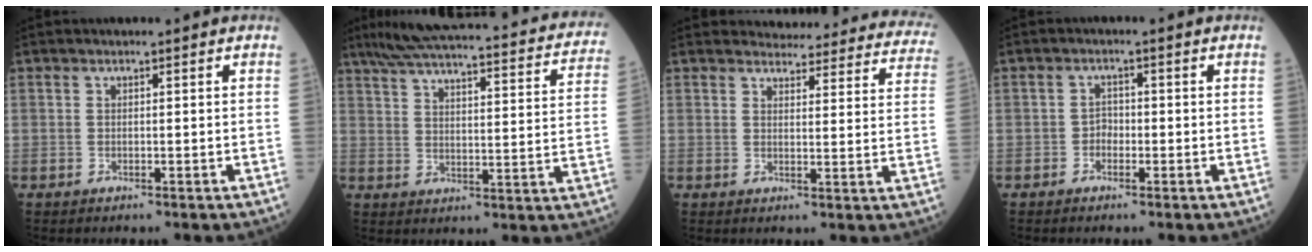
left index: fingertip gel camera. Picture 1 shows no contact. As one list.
[{"total": 30.1, "force": [26.2, 4.9, 14.0], "torque": [-0.217, -0.021, 0.316]}, {"total": 20.6, "force": [19.6, 4.7, 4.3], "torque": [-0.031, -0.064, 0.200]}, {"total": 1.5, "force": [-0.7, 1.1, 0.8], "torque": [-0.008, 0.006, -0.014]}]